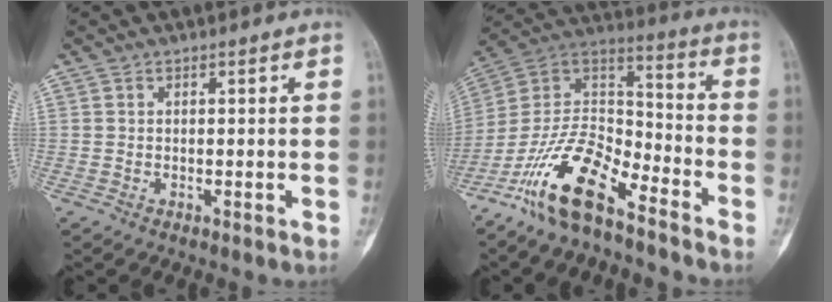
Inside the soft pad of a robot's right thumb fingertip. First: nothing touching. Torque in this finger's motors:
{"motor_torque": [0.05, 0.47, 1.69, -1.08, 0.47]}